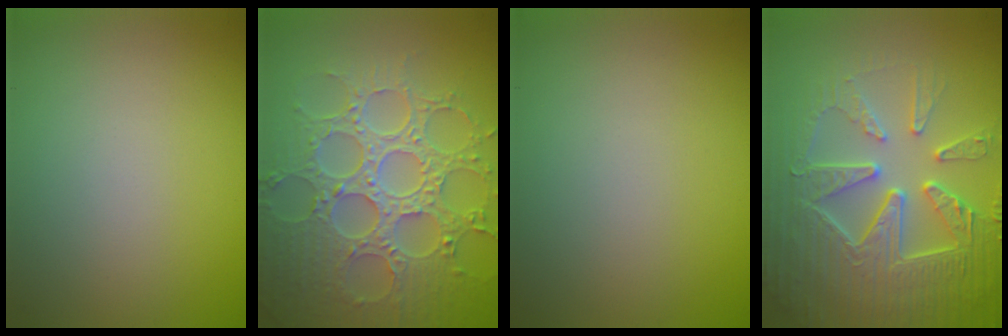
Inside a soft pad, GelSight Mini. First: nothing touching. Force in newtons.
{"total": 8.7, "press": 6.5, "slide": 5.8}
{"total": 0.0}
{"total": 8.8, "press": 6.4, "slide": 6.0}